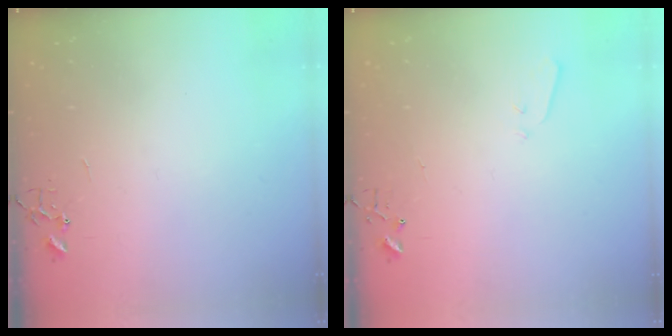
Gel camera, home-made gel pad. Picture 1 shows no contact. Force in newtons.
{"total": 3.3, "press": 3.2, "slide": 0.5}